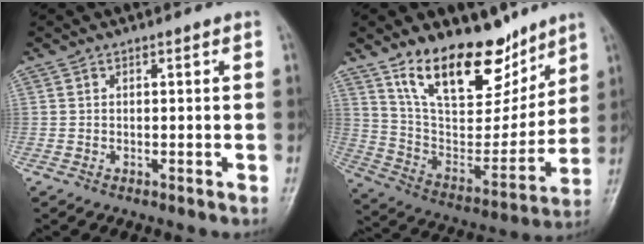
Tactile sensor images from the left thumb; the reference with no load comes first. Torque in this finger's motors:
{"motor_torque": [0.28, 0.44, 1.52, -1.25, 0.24]}